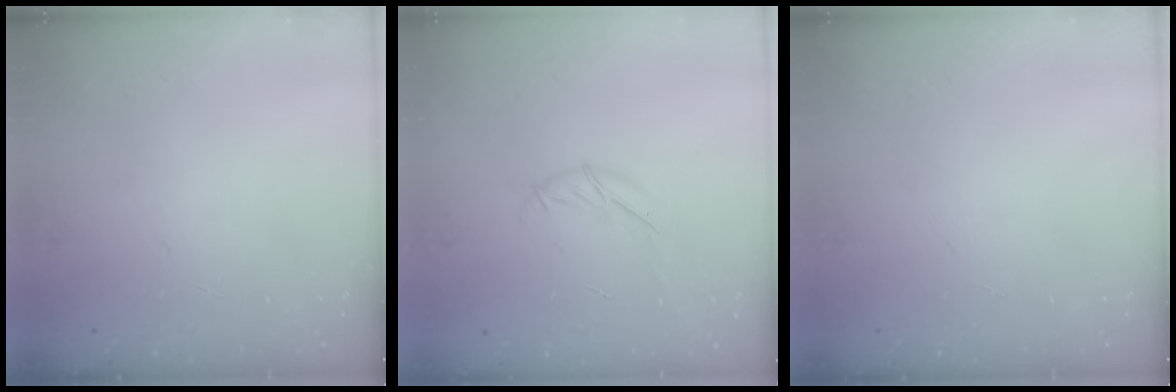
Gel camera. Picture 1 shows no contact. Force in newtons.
{"total": 6.4, "press": 6.2, "slide": 1.5}
{"total": 0.0}